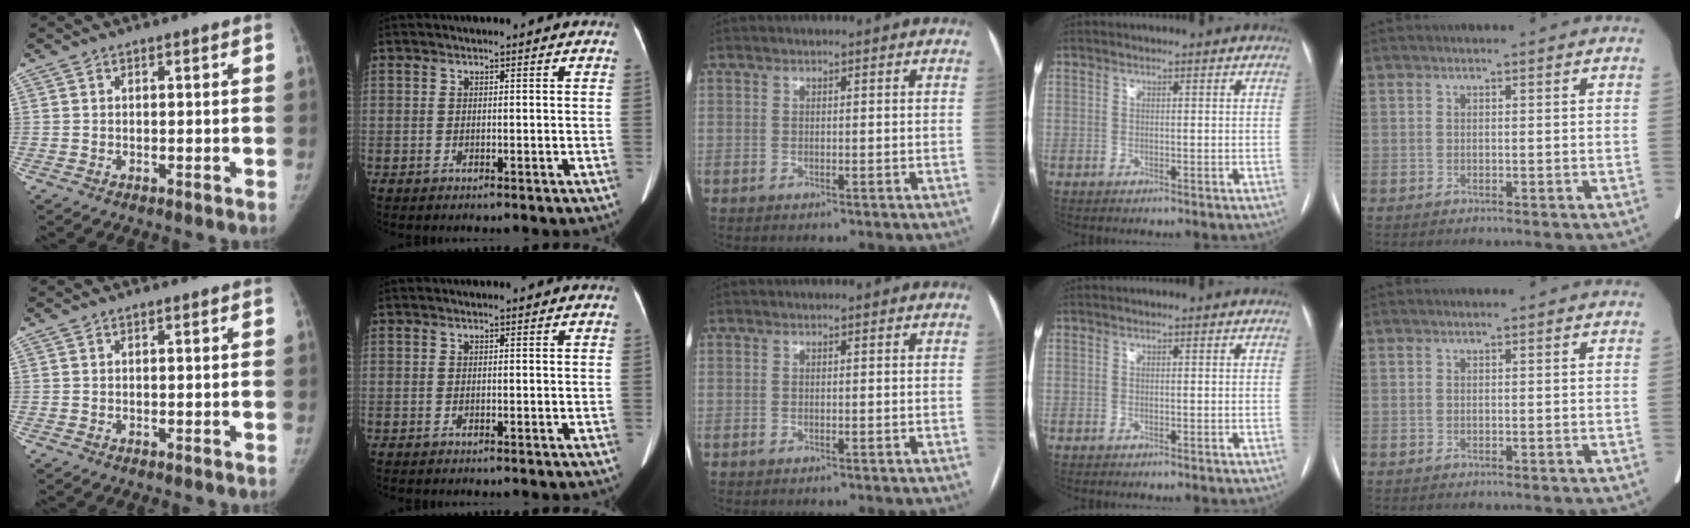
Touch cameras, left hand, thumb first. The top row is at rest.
{}